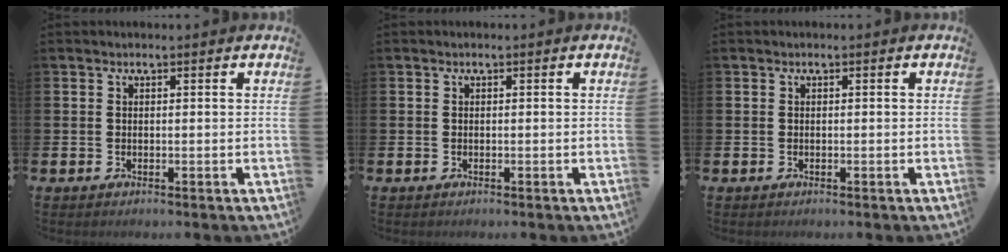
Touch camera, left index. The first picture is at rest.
{"total": 0.0}
{"total": 0.0}